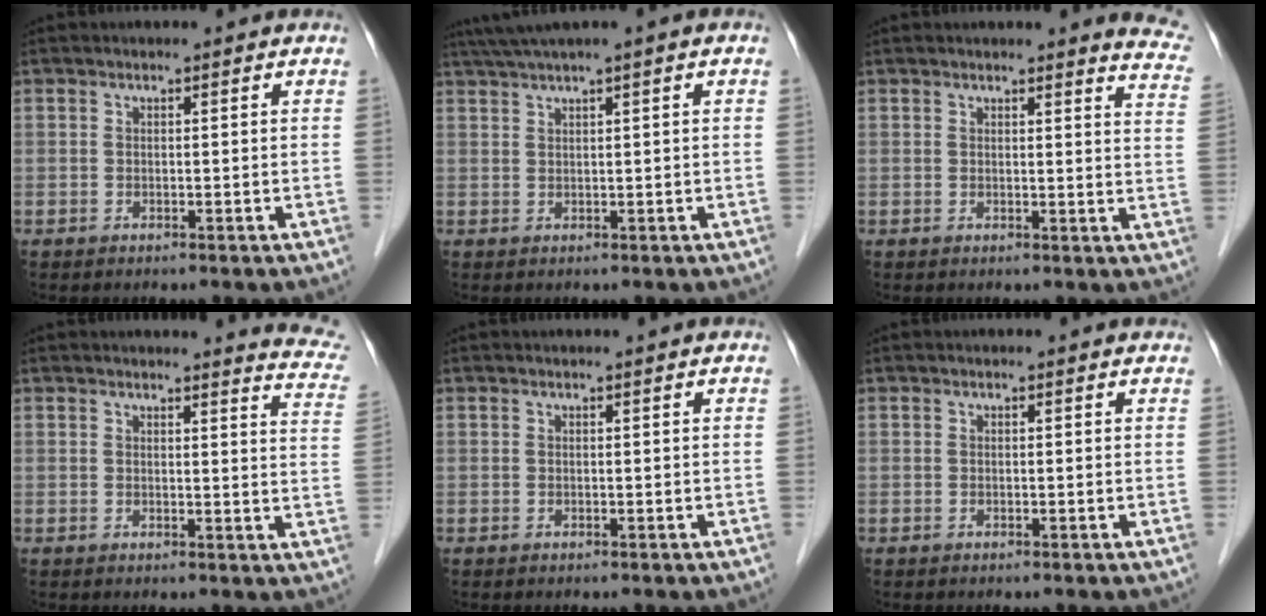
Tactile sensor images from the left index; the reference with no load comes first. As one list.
[{"total": 4.0, "force": [2.6, -0.7, 3.0], "torque": [-0.066, 0.019, 0.051]}, {"total": 8.8, "force": [8.5, 0.9, 2.4], "torque": [-0.001, -0.051, 0.055]}, {"total": 9.7, "force": [9.5, 0.3, 1.7], "torque": [0.002, -0.079, 0.069]}, {"total": 0.9, "force": [0.8, 0.0, 0.3], "torque": [-0.006, 0.005, 0.011]}, {"total": 1.7, "force": [1.6, 0.5, 0.5], "torque": [-0.013, 0.006, 0.007]}]